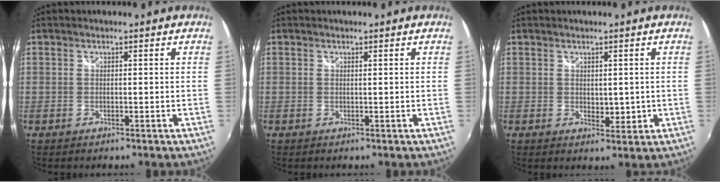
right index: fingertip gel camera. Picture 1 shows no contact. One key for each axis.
{"total": 0.0}
{"total": 2.4, "fx": 0.3, "fy": 1.6, "fz": 1.7, "tx": -0.024, "ty": -0.004, "tz": 0.010}